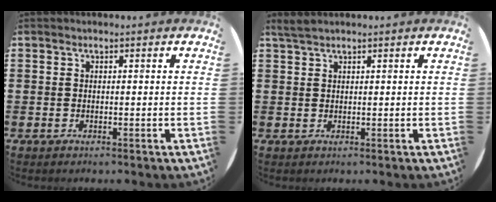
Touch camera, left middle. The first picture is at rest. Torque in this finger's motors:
{"motor_torque": [0.27, -0.23, 0.01, 0.03]}